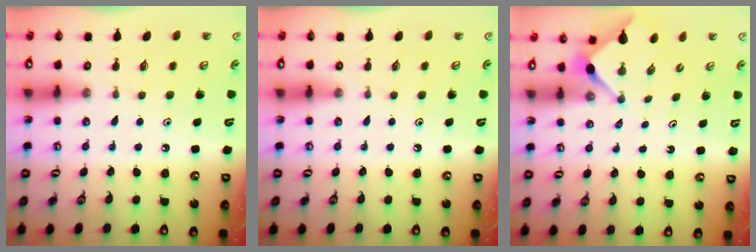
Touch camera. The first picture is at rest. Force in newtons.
{"total": 0.0}
{"total": 2.8, "press": 2.8, "slide": 0.3}